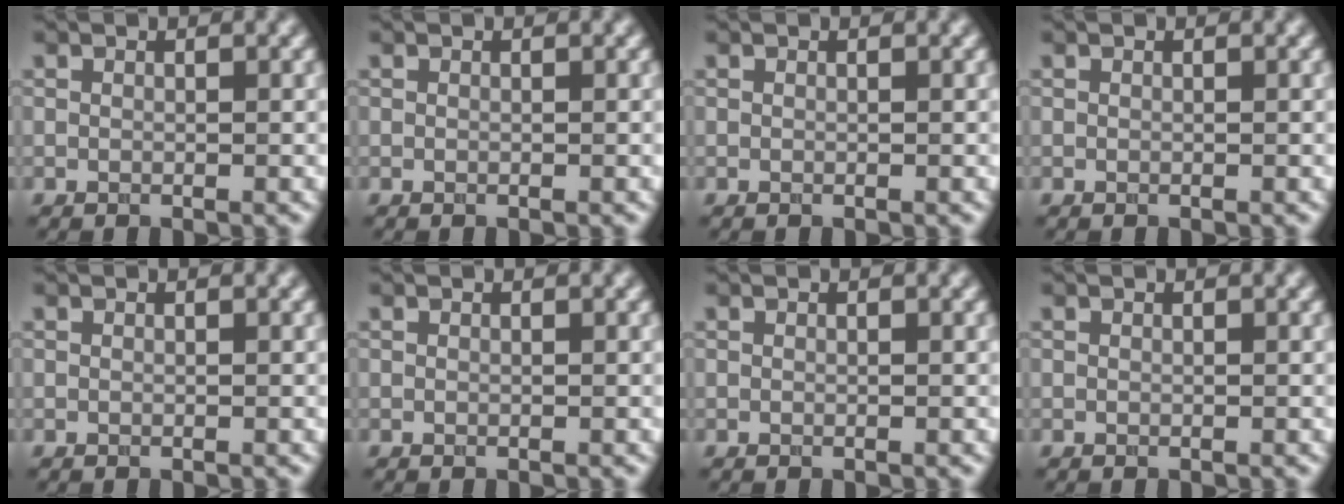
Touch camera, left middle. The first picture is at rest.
{"total": 0.0}
{"total": 0.0}
{"total": 0.0}
{"total": 0.0}
{"total": 0.0}
{"total": 0.0}
{"total": 0.0}